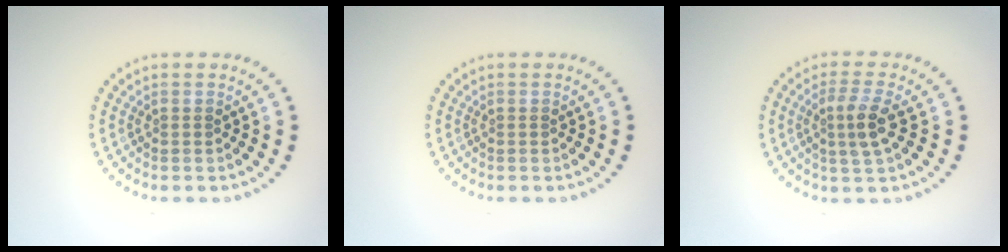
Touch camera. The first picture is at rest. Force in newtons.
{"total": 0.0}
{"total": 2.8, "press": 2.5, "slide": 1.3}